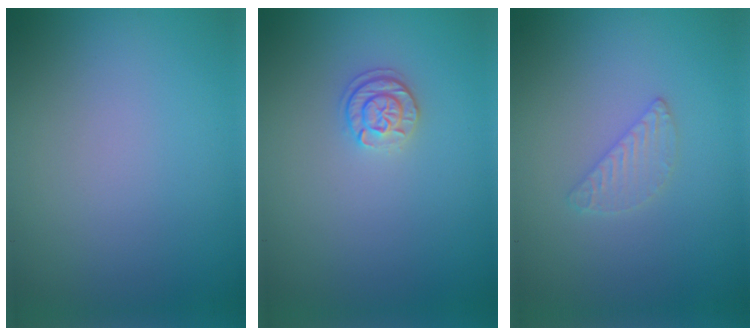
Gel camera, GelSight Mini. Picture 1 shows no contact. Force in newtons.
{"total": 1.7, "press": 1.6, "slide": 0.4}
{"total": 1.5, "press": 1.5, "slide": 0.2}